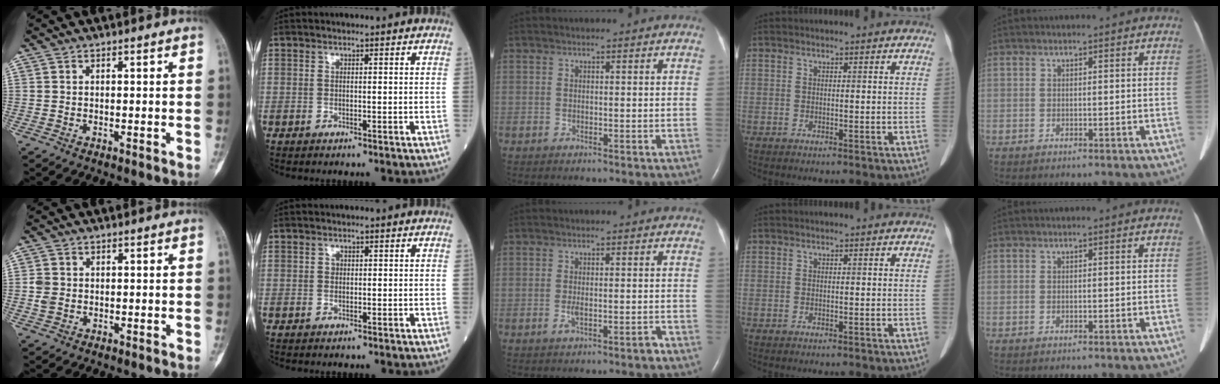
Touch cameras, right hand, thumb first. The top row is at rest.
{"thumb": {"total": 2.4, "force": [-0.1, 2.1, 1.3], "torque": [-0.023, 0.004, -0.002]}, "index": {"total": 0.5, "force": [0.1, 0.5, 0.2], "torque": [0.000, 0.002, 0.001]}, "middle": {"total": 2.3, "force": [-1.3, 0.4, 1.9], "torque": [-0.032, 0.000, -0.021]}}